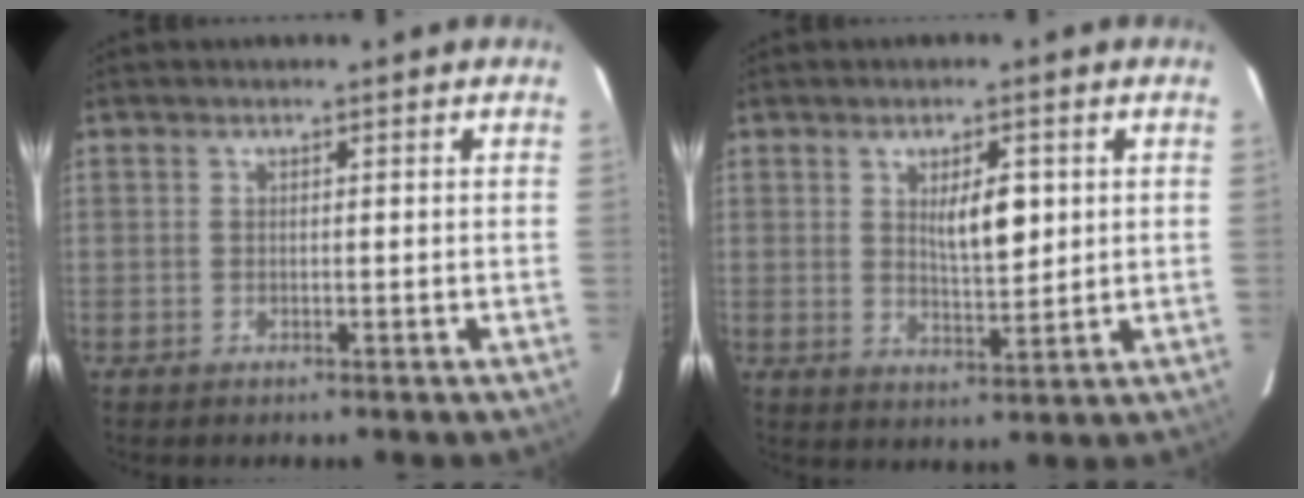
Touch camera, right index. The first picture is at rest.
{"total": 5.6, "force": [1.5, 1.7, 5.1], "torque": [-0.085, -0.003, 0.030]}